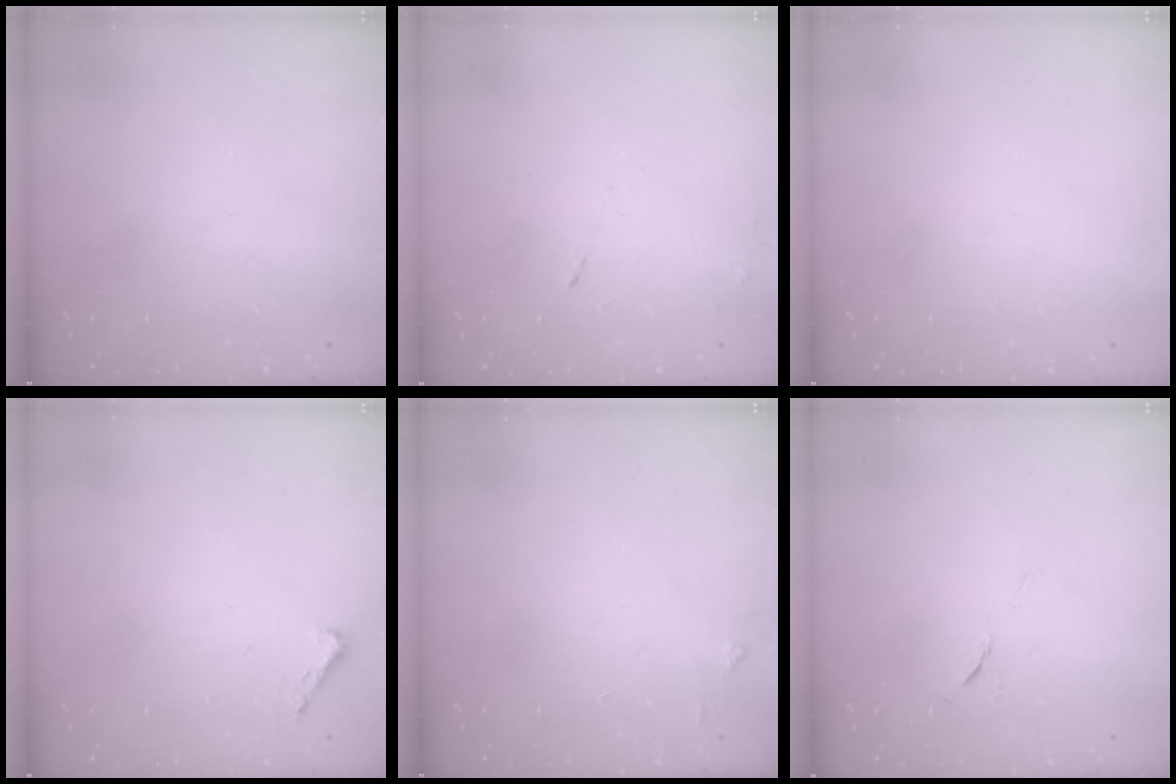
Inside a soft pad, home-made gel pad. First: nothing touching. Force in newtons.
{"total": 4.7, "press": 4.7, "slide": 0.6}
{"total": 1.5, "press": 1.5, "slide": 0.1}
{"total": 1.6, "press": 1.6, "slide": 0.1}
{"total": 3.8, "press": 3.7, "slide": 0.6}
{"total": 5.6, "press": 5.1, "slide": 2.2}